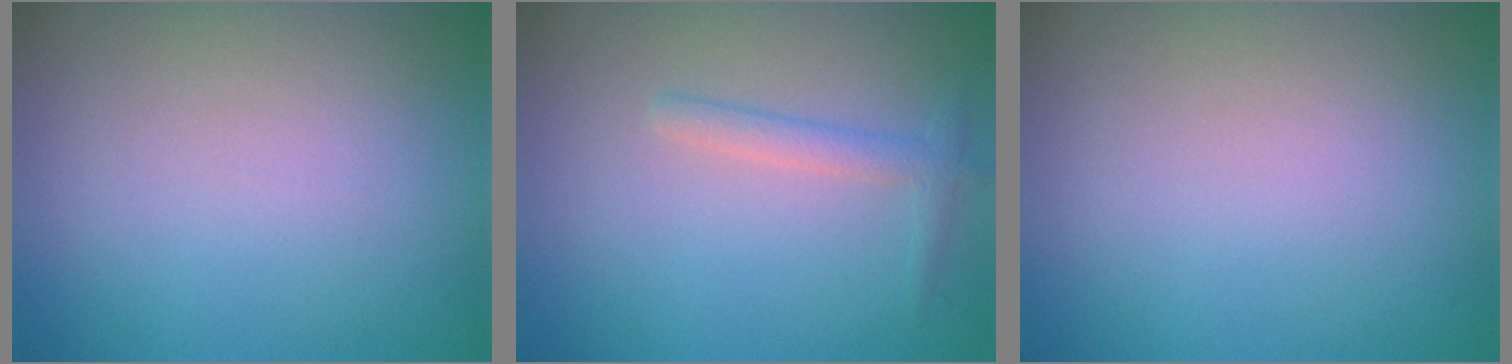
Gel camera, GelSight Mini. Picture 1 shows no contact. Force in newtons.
{"total": 1.6, "press": 1.6, "slide": 0.1}
{"total": 0.0}